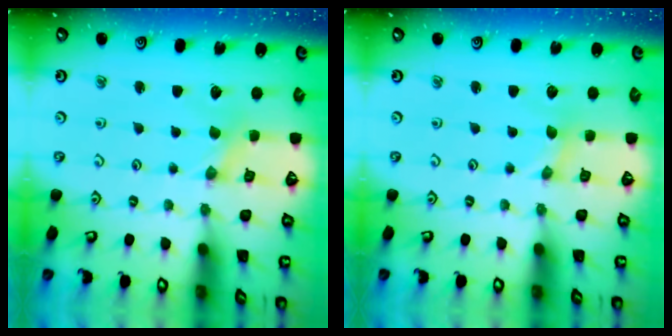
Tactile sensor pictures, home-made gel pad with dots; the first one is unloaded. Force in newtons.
{"total": 0.0}